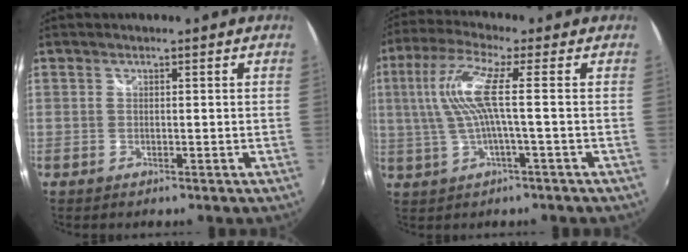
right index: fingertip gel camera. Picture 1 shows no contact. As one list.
[{"total": 8.9, "force": [0.4, -0.1, 8.9], "torque": [-0.174, 0.001, 0.015]}]